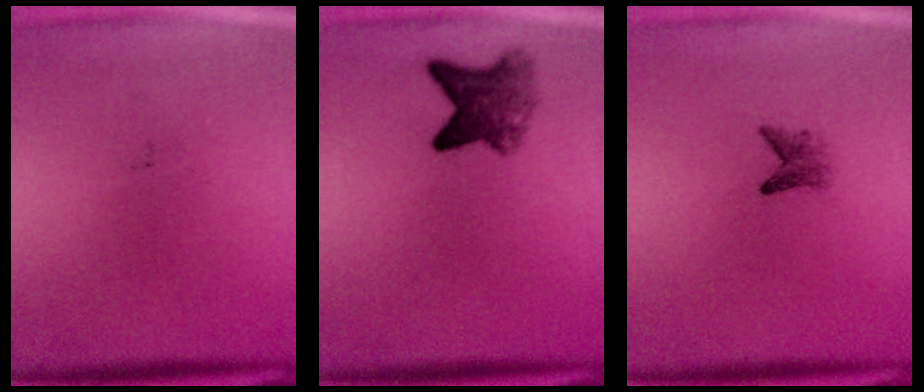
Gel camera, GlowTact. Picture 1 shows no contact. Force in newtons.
{"total": 5.6}
{"total": 2.0}